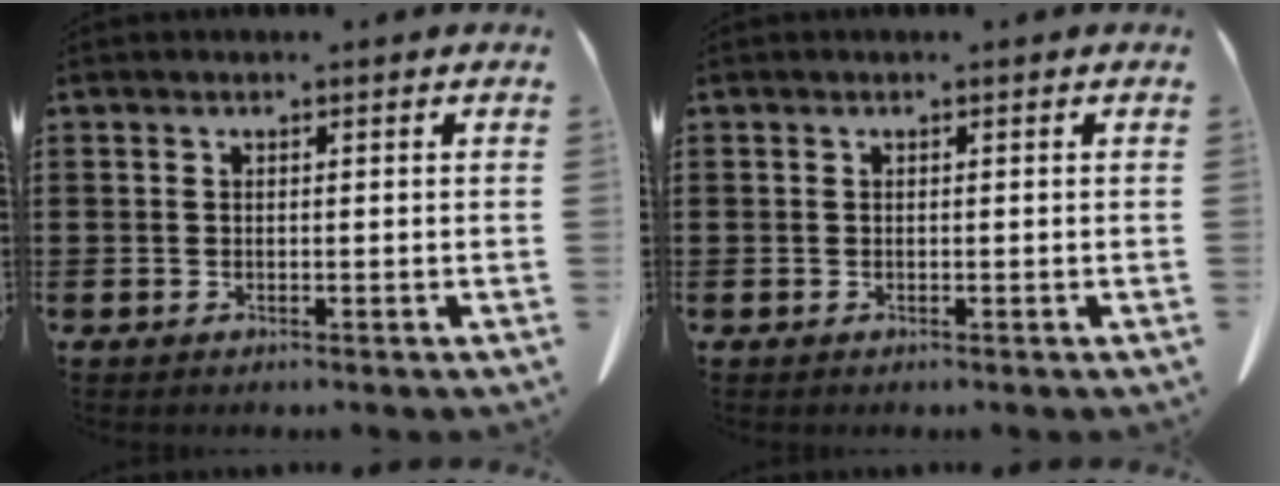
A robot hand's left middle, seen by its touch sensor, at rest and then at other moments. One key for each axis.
{"total": 0.0}